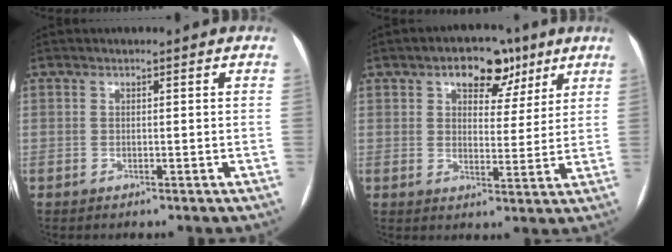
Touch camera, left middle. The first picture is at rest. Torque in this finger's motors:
{"motor_torque": [0.53, -0.79, 0.08, 0.06]}